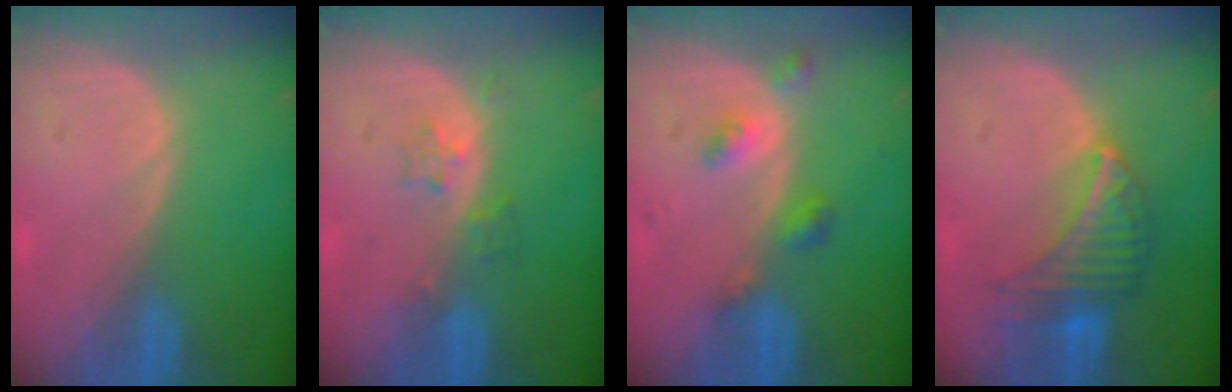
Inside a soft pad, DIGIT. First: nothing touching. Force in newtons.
{"total": 2.6, "press": 2.6, "slide": 0.2}
{"total": 4.4, "press": 3.9, "slide": 2.0}
{"total": 6.8, "press": 6.7, "slide": 1.4}